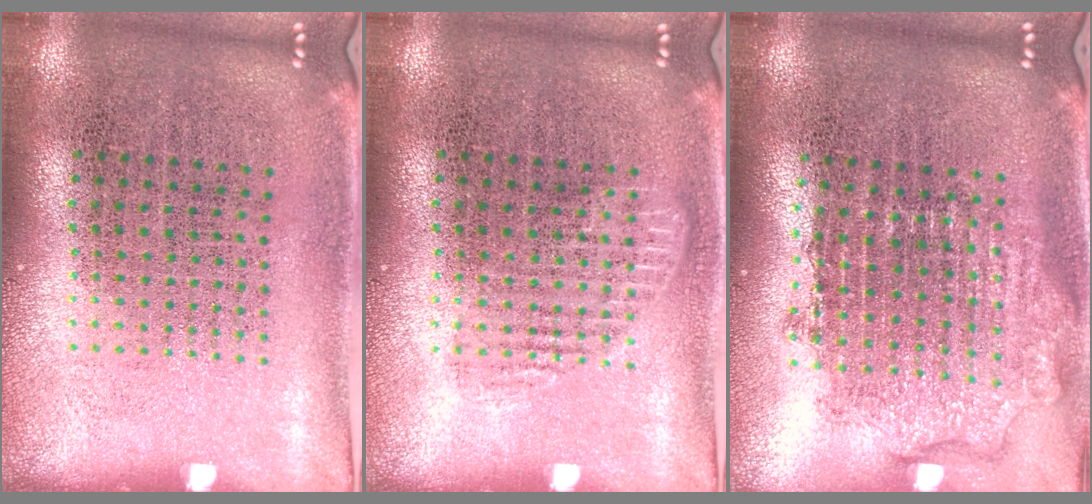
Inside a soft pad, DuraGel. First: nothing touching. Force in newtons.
{"total": 1.3, "press": 1.2, "slide": 0.4}
{"total": 1.8, "press": 1.5, "slide": 1.1}